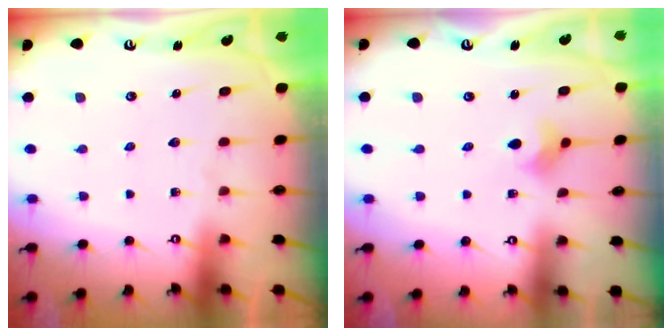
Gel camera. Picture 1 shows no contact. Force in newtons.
{"total": 2.6, "press": 2.6, "slide": 0.5}